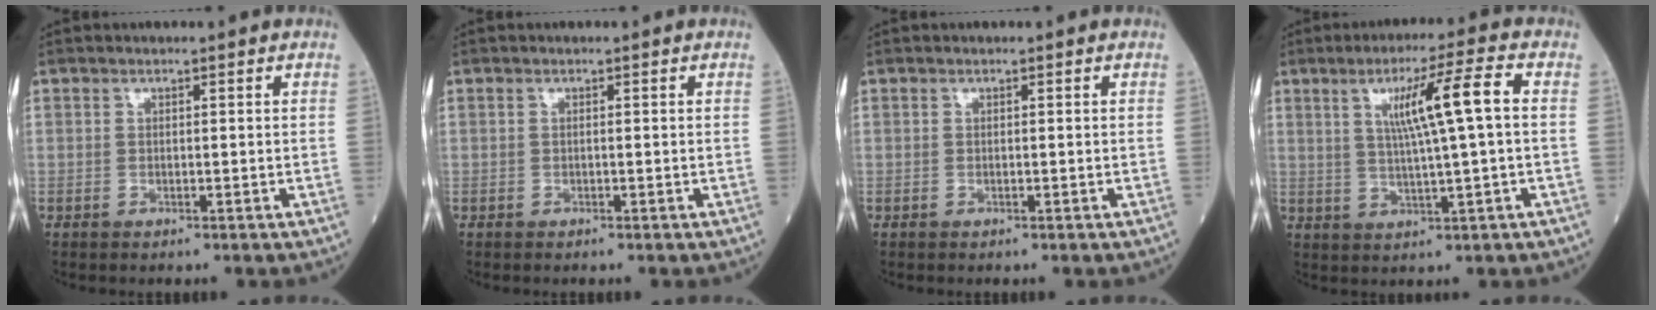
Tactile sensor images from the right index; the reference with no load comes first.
{"total": 0.0}
{"total": 0.0}
{"total": 8.9, "force": [1.8, -0.6, 8.7], "torque": [-0.148, 0.007, 0.033]}